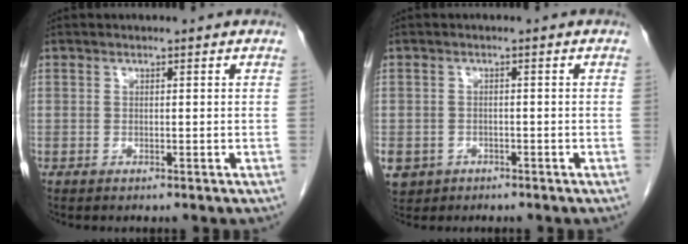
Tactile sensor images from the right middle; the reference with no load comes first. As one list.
[{"total": 6.7, "force": [-3.1, 5.6, 1.9], "torque": [-0.054, -0.002, -0.045]}]